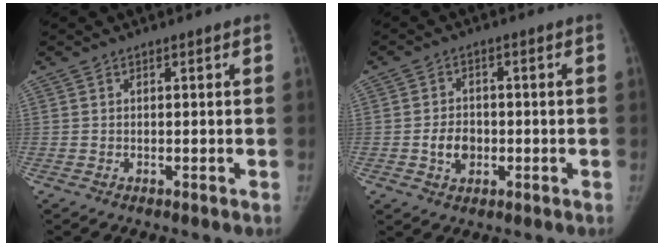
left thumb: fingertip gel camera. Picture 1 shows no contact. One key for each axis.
{"total": 5.0, "fx": -1.2, "fy": 3.8, "fz": 2.9, "tx": -0.031, "ty": 0.009, "tz": -0.019}